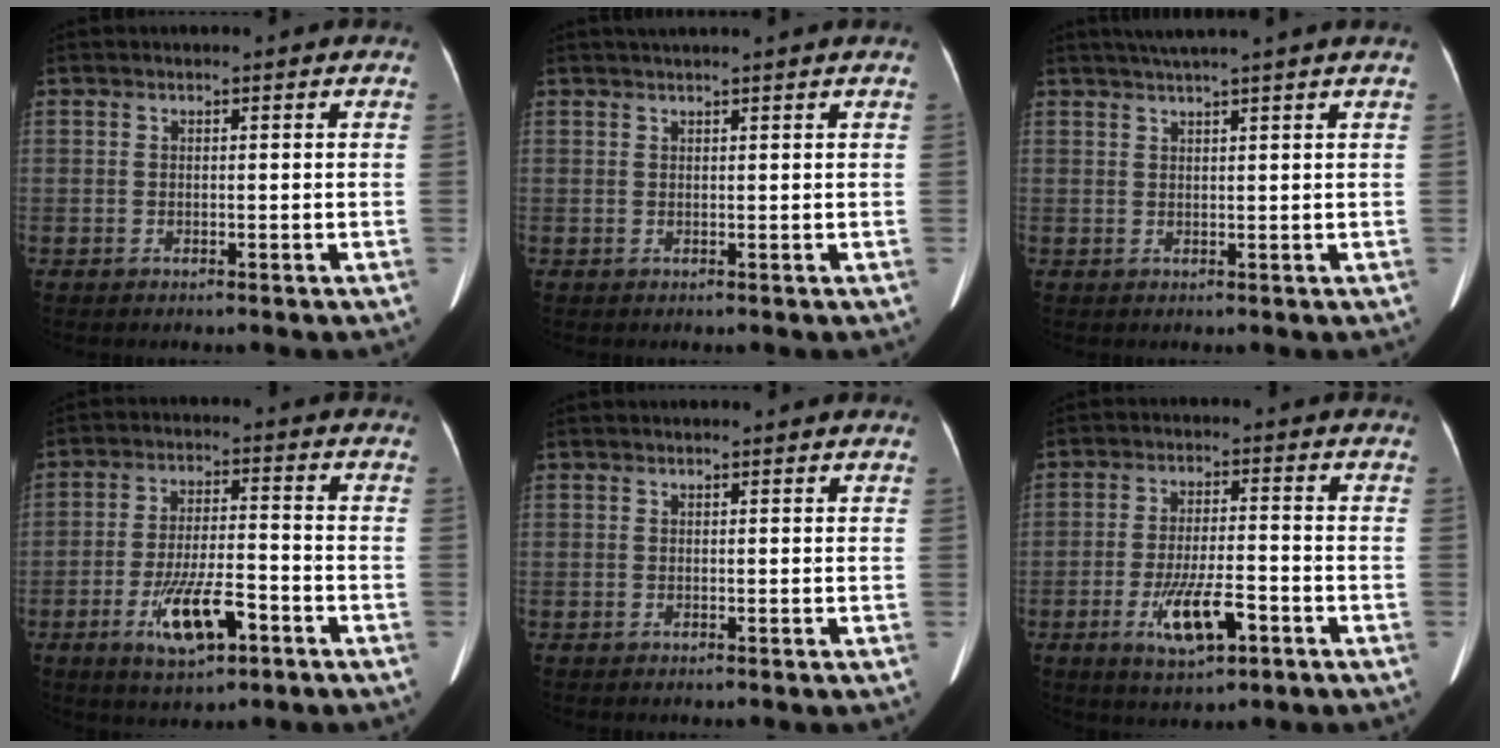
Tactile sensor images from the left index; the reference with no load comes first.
{"total": 3.8, "force": [3.2, -0.7, 1.9], "torque": [-0.021, 0.027, 0.048]}
{"total": 5.2, "force": [4.2, -1.4, 2.9], "torque": [-0.042, 0.020, 0.066]}
{"total": 9.6, "force": [-4.6, 2.7, 7.9], "torque": [-0.155, -0.005, -0.076]}
{"total": 0.6, "force": [0.5, 0.0, 0.3], "torque": [-0.005, 0.010, 0.007]}
{"total": 7.4, "force": [-3.3, 1.9, 6.4], "torque": [-0.123, -0.009, -0.052]}